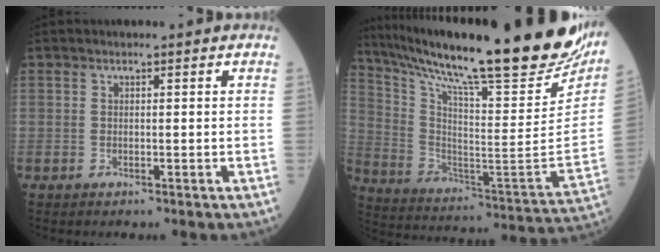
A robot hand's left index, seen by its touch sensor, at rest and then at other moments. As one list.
[{"total": 32.2, "force": [26.0, 2.2, 18.9], "torque": [-0.326, -0.080, 0.378]}]